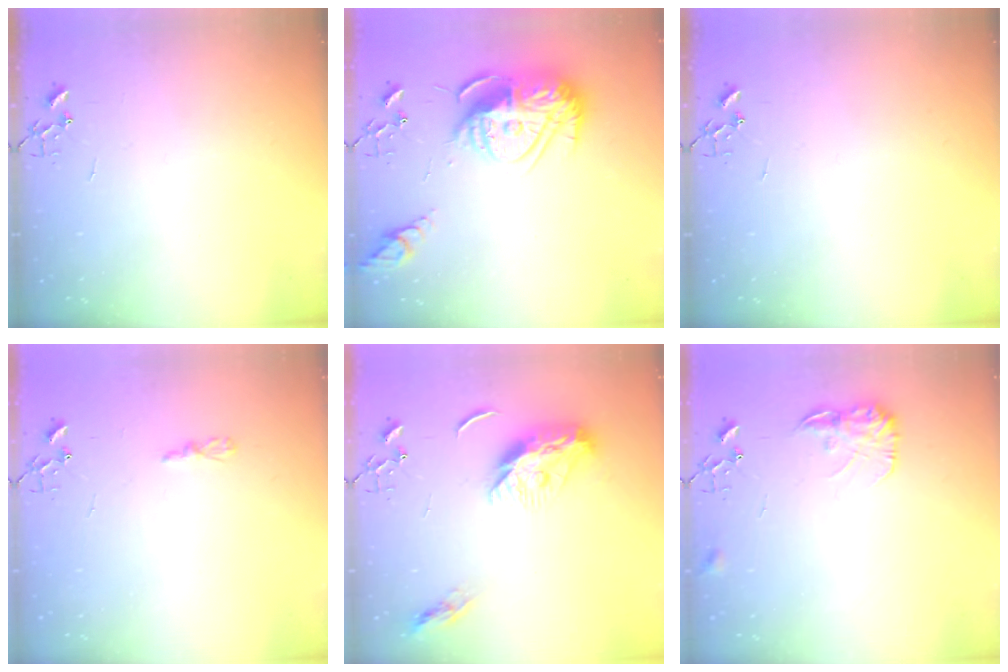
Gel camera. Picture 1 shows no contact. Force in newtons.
{"total": 18.1, "press": 18.1, "slide": 1.6}
{"total": 0.0}
{"total": 2.9, "press": 2.9, "slide": 0.4}
{"total": 12.0, "press": 12.0, "slide": 0.3}
{"total": 10.7, "press": 10.7, "slide": 0.3}